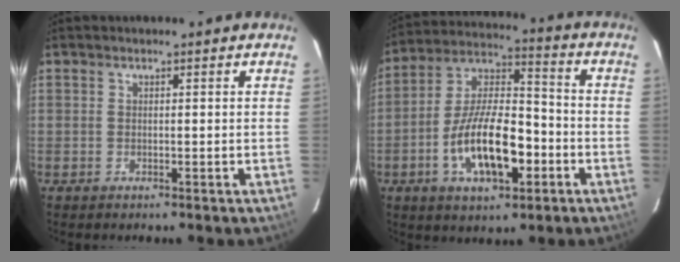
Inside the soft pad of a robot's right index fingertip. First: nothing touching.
{"total": 16.3, "force": [-5.6, 6.9, 13.7], "torque": [-0.261, 0.007, -0.095]}